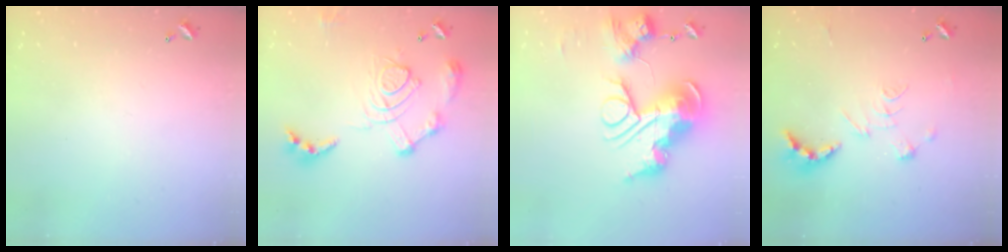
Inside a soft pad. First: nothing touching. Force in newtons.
{"total": 15.6, "press": 15.5, "slide": 1.6}
{"total": 0.7, "press": 0.7, "slide": 0.0}
{"total": 2.5, "press": 2.0, "slide": 1.5}